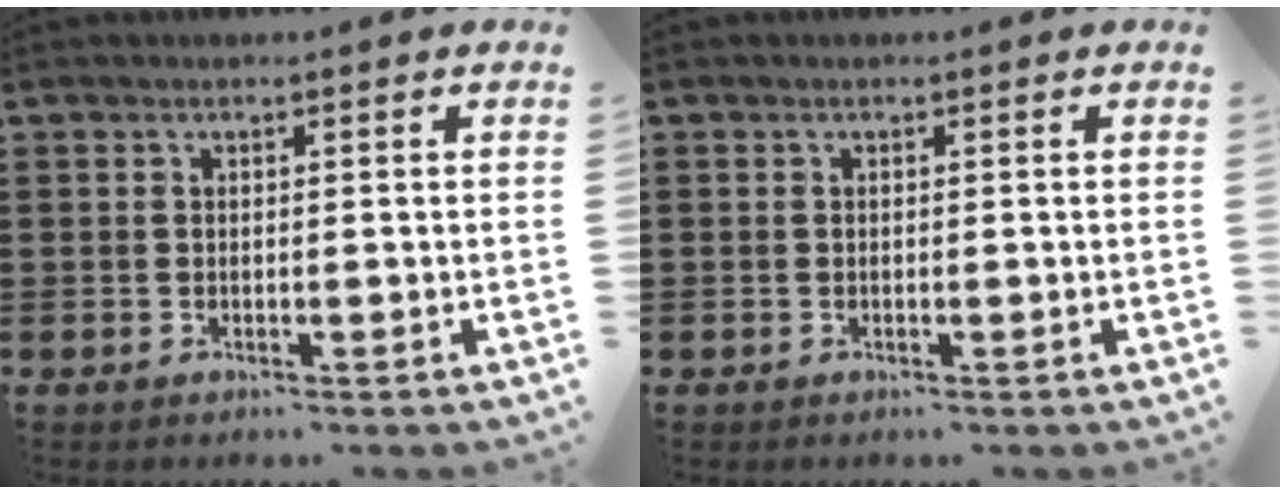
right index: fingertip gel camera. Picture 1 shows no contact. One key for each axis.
{"total": 0.0}